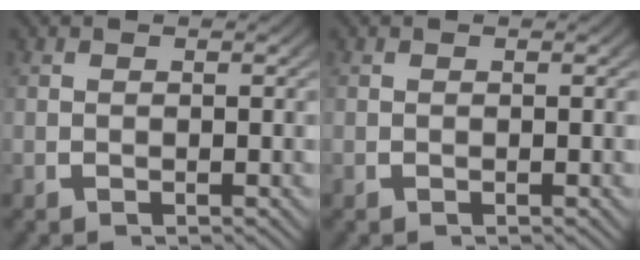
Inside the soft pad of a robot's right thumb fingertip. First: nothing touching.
{"total": 0.0}